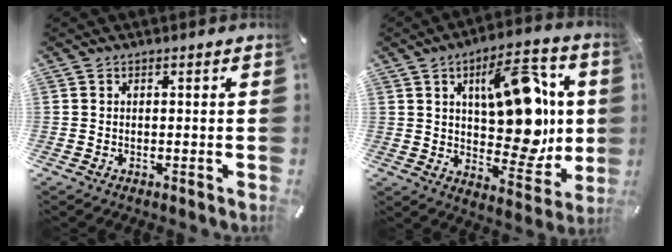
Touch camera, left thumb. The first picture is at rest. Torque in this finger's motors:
{"motor_torque": [0.88, 0.94, 0.84, 0.34, 0.22]}